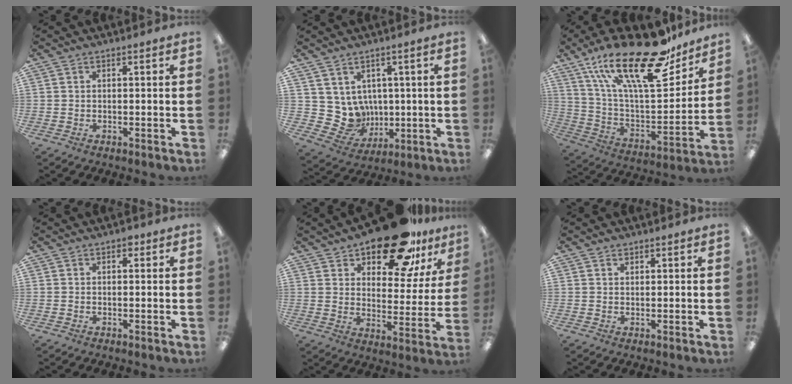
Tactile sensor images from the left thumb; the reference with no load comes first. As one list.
[{"total": 7.8, "force": [3.3, 6.9, 1.4], "torque": [-0.057, -0.030, 0.076]}, {"total": 28.8, "force": [18.5, 10.4, 19.5], "torque": [-0.343, -0.105, 0.313]}, {"total": 1.0, "force": [0.5, 0.6, 0.5], "torque": [-0.003, -0.001, 0.007]}, {"total": 19.5, "force": [14.9, 7.8, 9.8], "torque": [-0.152, -0.091, 0.256]}, {"total": 0.9, "force": [0.8, 0.4, 0.1], "torque": [-0.003, 0.000, 0.016]}]